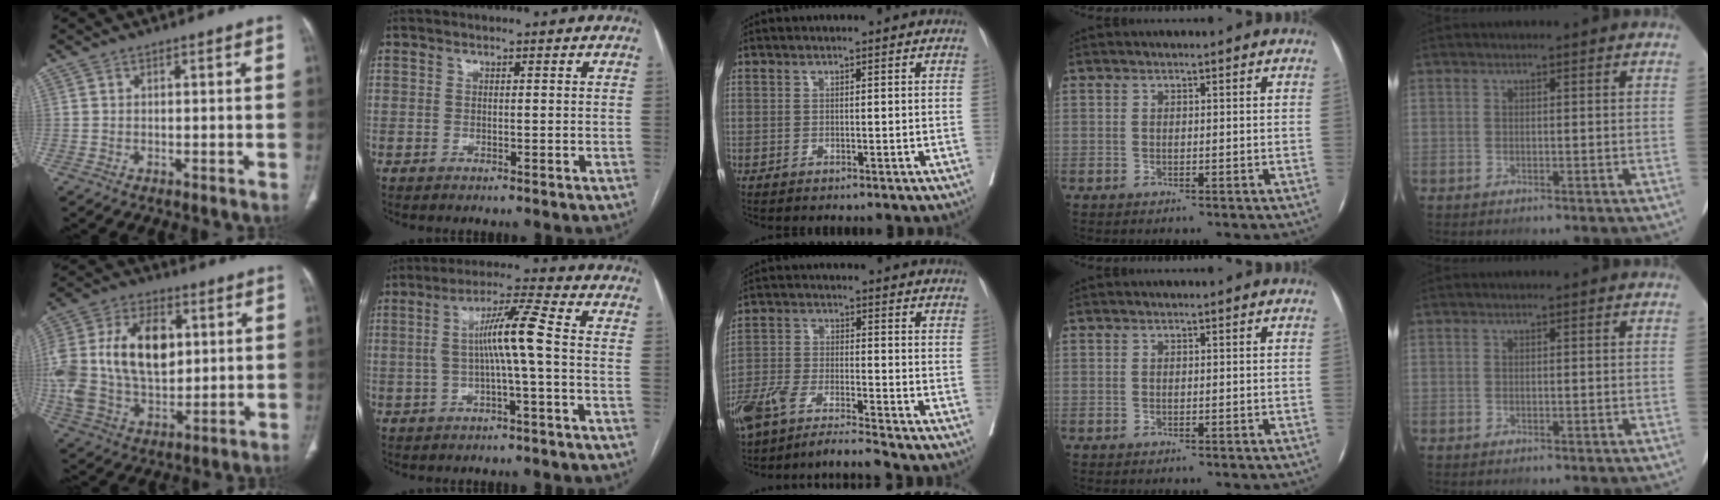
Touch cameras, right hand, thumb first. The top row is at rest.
{"thumb": {"total": 23.7, "force": [3.7, 15.5, 17.6], "torque": [-0.362, 0.007, 0.075]}, "index": {"total": 7.7, "force": [-0.5, -0.4, 7.7], "torque": [-0.141, 0.023, -0.008]}, "middle": {"total": 8.3, "force": [-7.4, -0.8, 3.6], "torque": [-0.065, -0.010, -0.135]}}